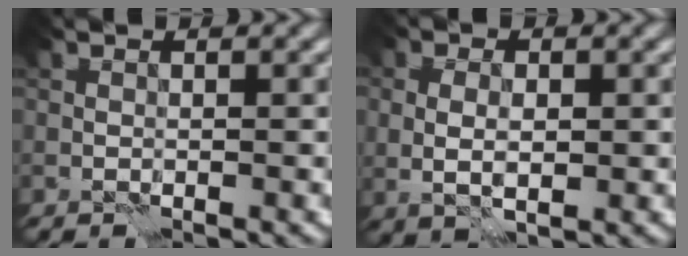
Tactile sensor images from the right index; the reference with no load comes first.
{"total": 3.1, "force": [0.0, 1.9, 2.4], "torque": [-0.040, -0.002, 0.008]}